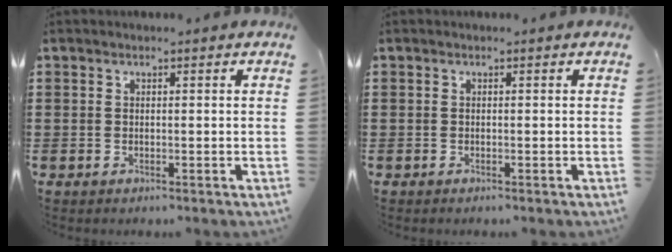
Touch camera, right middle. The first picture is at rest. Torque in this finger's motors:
{"motor_torque": [-2.14, 0.00, 0.04, 0.01]}